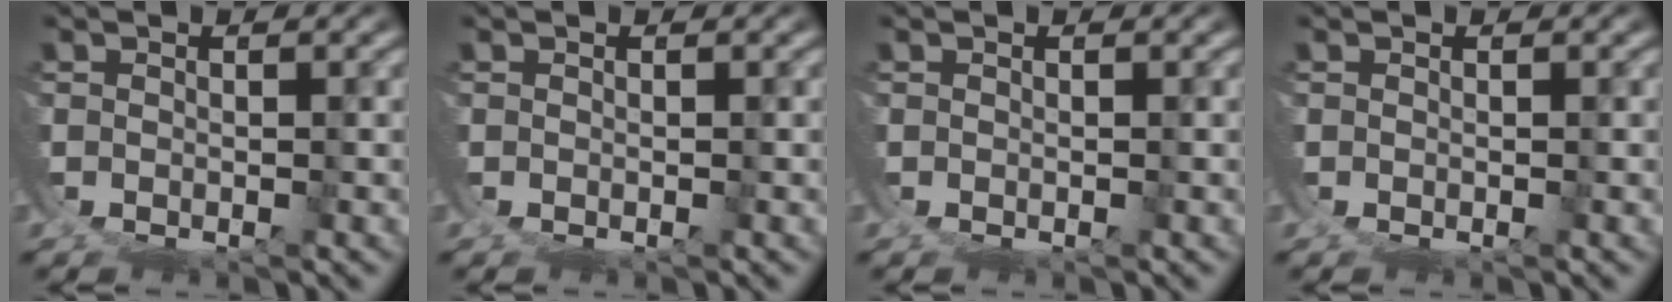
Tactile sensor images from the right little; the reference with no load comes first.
{"total": 0.0}
{"total": 0.0}
{"total": 0.0}